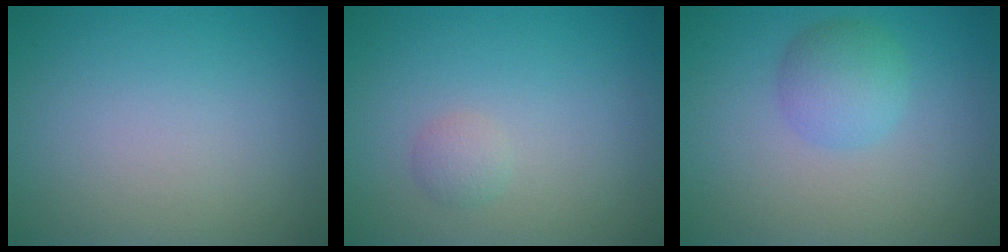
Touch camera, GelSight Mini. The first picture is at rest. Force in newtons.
{"total": 1.1, "press": 1.1, "slide": 0.0}
{"total": 2.9, "press": 2.9, "slide": 0.0}